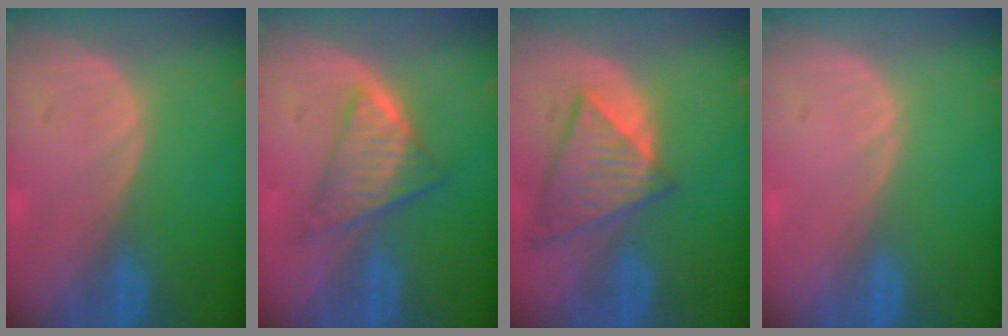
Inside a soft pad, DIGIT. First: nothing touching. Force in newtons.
{"total": 6.1, "press": 5.7, "slide": 2.1}
{"total": 8.4, "press": 7.4, "slide": 4.1}
{"total": 0.0}